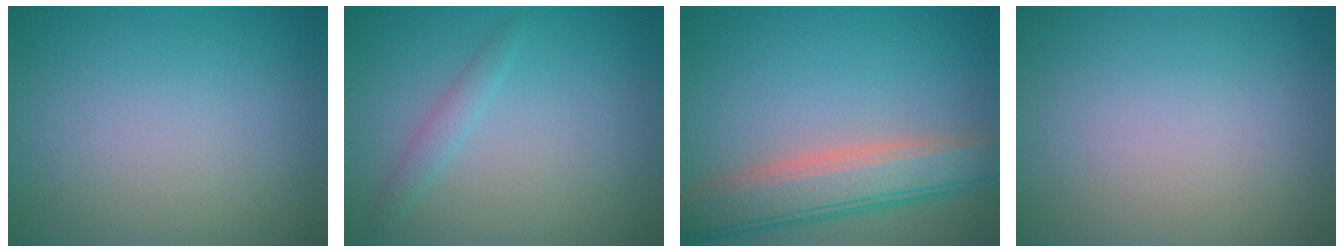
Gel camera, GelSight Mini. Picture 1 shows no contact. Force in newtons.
{"total": 1.3, "press": 1.3, "slide": 0.1}
{"total": 6.2, "press": 6.2, "slide": 0.4}
{"total": 0.0}